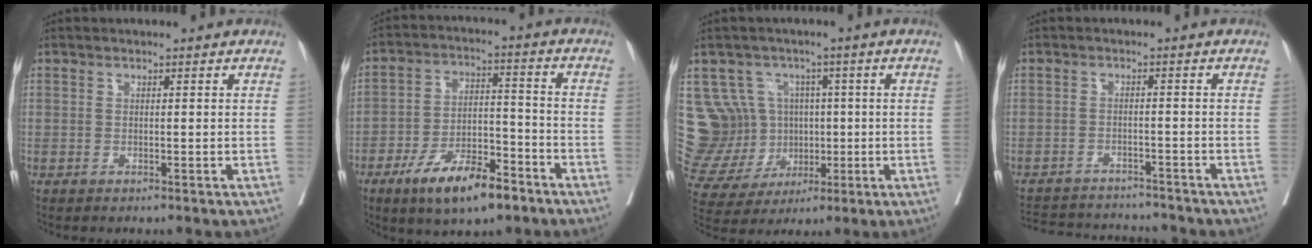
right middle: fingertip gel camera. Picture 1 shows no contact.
{"total": 11.8, "force": [-7.5, 4.0, 8.1], "torque": [-0.135, 0.001, -0.128]}
{"total": 10.4, "force": [1.2, 10.1, 2.3], "torque": [-0.052, 0.044, 0.051]}
{"total": 11.8, "force": [-11.3, 2.1, 2.6], "torque": [-0.050, 0.009, -0.155]}